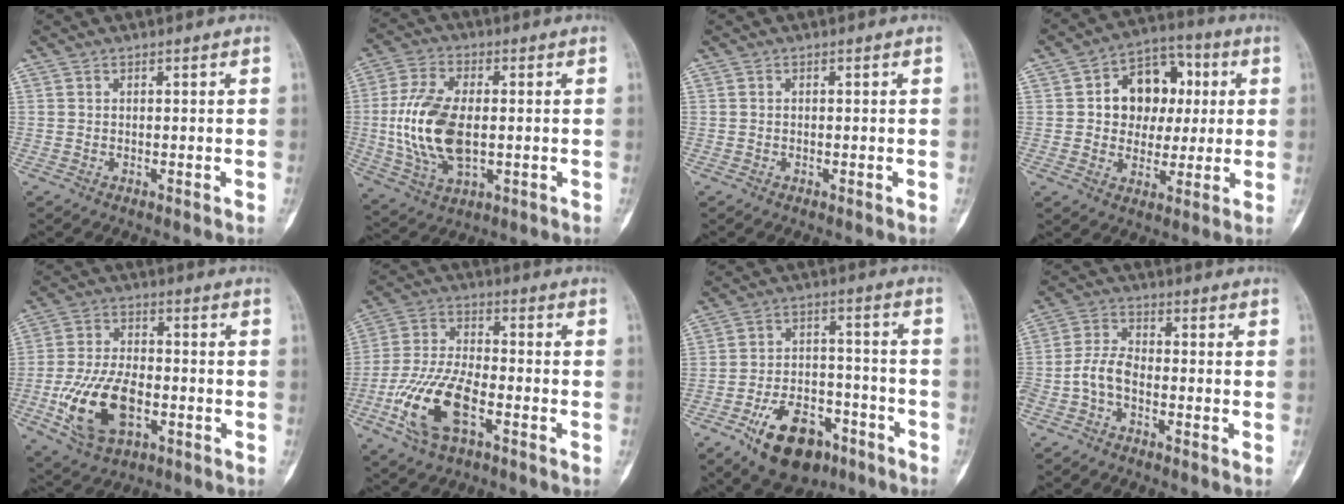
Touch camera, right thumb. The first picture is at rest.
{"total": 15.5, "force": [-0.6, 8.5, 13.0], "torque": [-0.264, -0.002, -0.006]}
{"total": 0.0}
{"total": 13.6, "force": [2.2, 10.4, 8.4], "torque": [-0.074, 0.016, 0.032]}
{"total": 15.2, "force": [-4.5, 8.7, 11.7], "torque": [-0.218, 0.016, -0.076]}
{"total": 14.4, "force": [-5.5, 6.8, 11.4], "torque": [-0.236, 0.025, -0.102]}
{"total": 15.3, "force": [-8.8, 8.7, 9.1], "torque": [-0.124, 0.061, -0.135]}
{"total": 5.8, "force": [-2.4, 3.1, 4.2], "torque": [-0.089, 0.026, -0.056]}